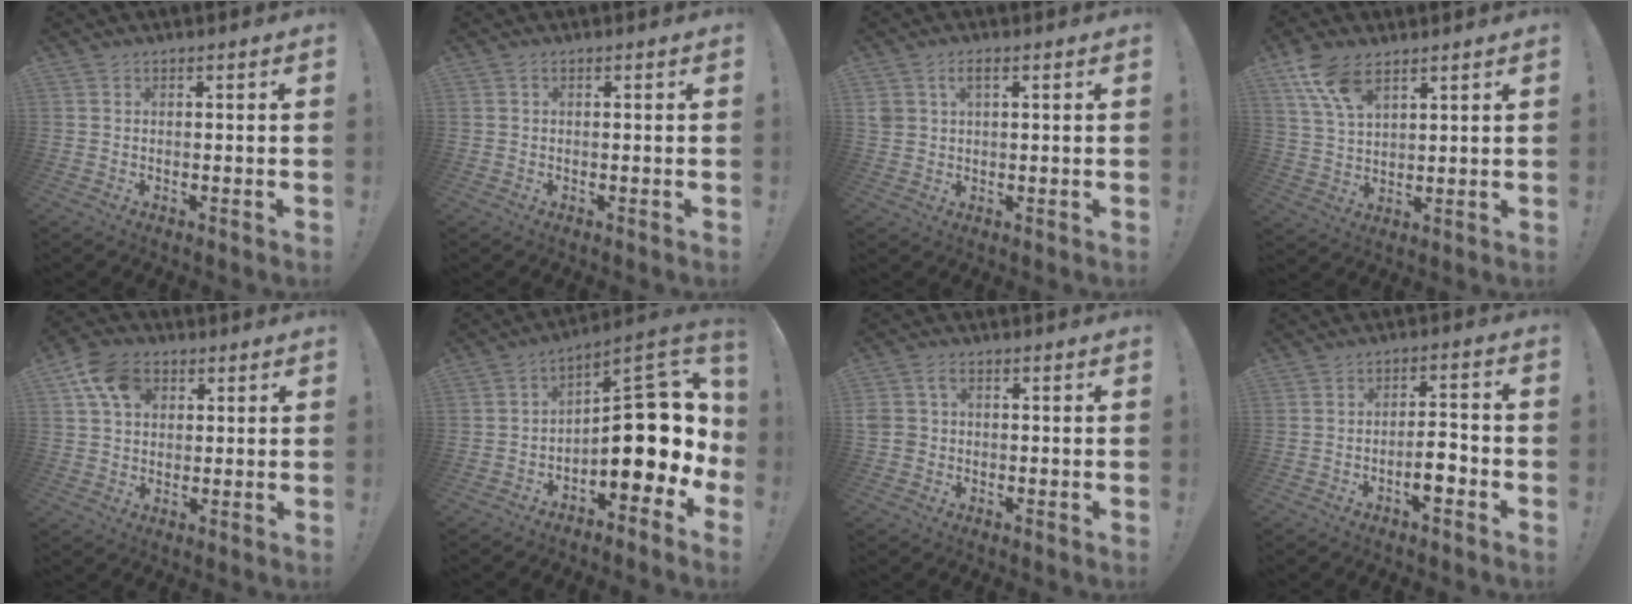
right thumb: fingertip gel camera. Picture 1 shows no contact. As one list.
[{"total": 0.5, "force": [-0.1, 0.3, 0.4], "torque": [-0.013, 0.003, -0.001]}, {"total": 3.7, "force": [1.4, 2.2, 2.6], "torque": [-0.041, 0.000, 0.025]}, {"total": 10.2, "force": [6.4, 4.9, 6.3], "torque": [-0.117, -0.021, 0.124]}, {"total": 11.2, "force": [4.3, 8.2, 6.4], "torque": [-0.115, 0.000, 0.084]}, {"total": 17.4, "force": [-1.2, 8.6, 15.0], "torque": [-0.186, 0.003, -0.009]}, {"total": 3.7, "force": [0.1, 3.1, 2.0], "torque": [-0.025, 0.005, 0.002]}, {"total": 6.2, "force": [-2.8, 2.1, 5.1], "torque": [-0.069, 0.013, -0.047]}]